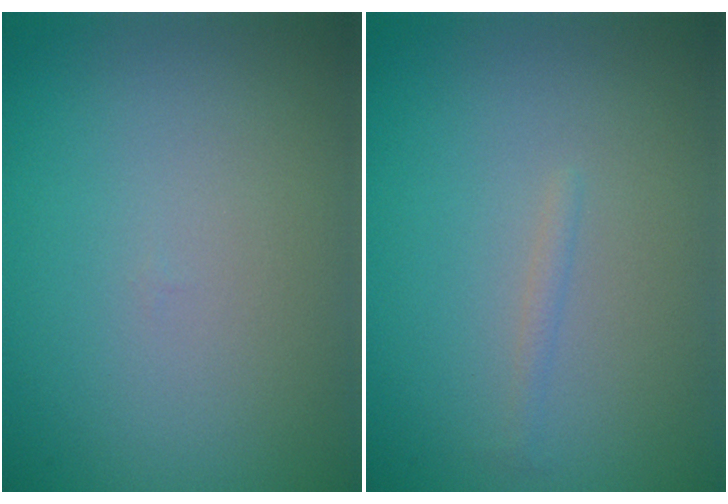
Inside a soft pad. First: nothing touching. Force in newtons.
{"total": 0.6, "press": 0.6, "slide": 0.0}